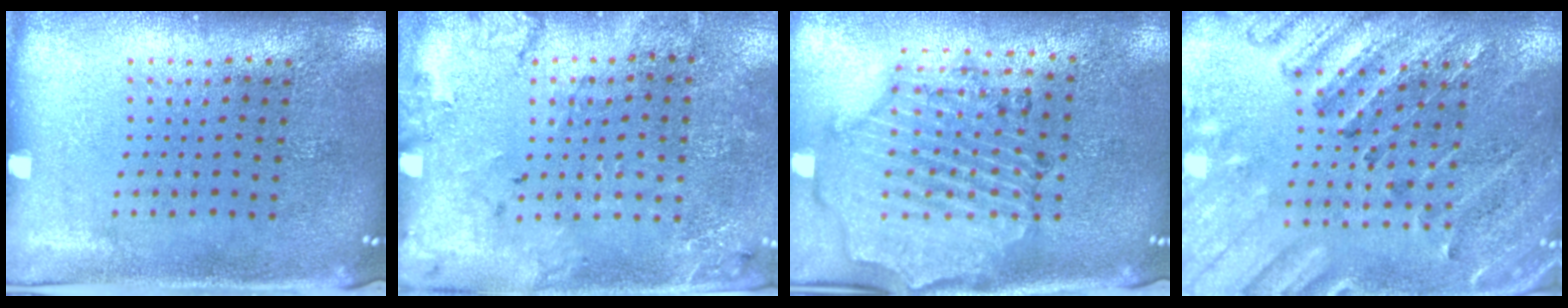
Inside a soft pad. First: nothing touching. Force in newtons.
{"total": 1.8, "press": 1.6, "slide": 0.8}
{"total": 1.7, "press": 1.7, "slide": 0.3}
{"total": 2.5, "press": 2.5, "slide": 0.4}